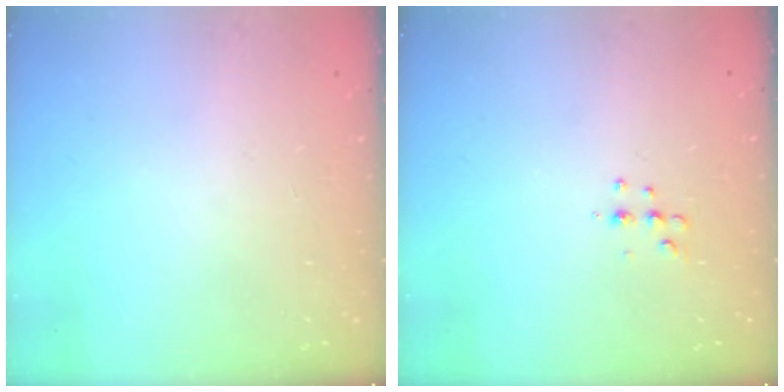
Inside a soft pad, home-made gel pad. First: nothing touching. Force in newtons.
{"total": 5.2, "press": 5.0, "slide": 1.1}